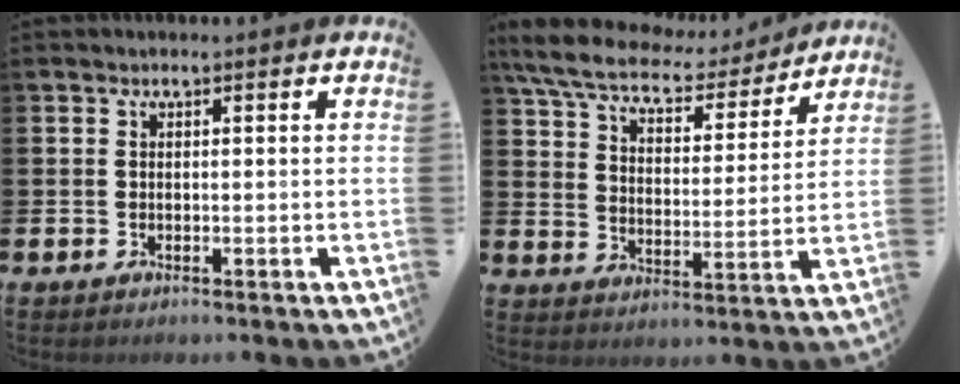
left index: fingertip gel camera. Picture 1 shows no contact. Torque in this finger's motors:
{"motor_torque": [1.19, -0.95, 0.42, 0.20]}